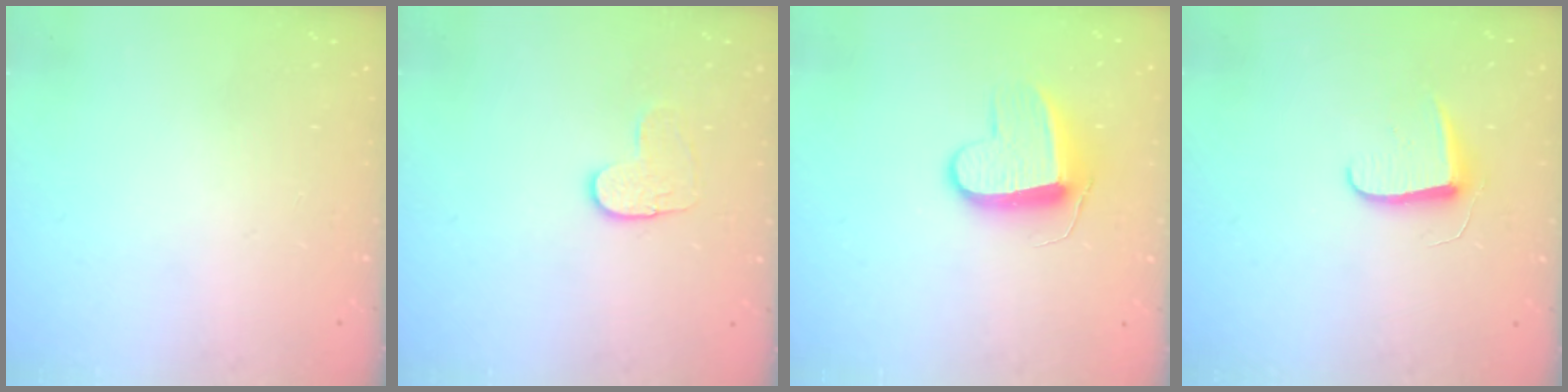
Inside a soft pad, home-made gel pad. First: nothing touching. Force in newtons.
{"total": 4.9, "press": 4.8, "slide": 0.5}
{"total": 9.8, "press": 9.8, "slide": 0.3}
{"total": 7.1, "press": 7.1, "slide": 0.7}